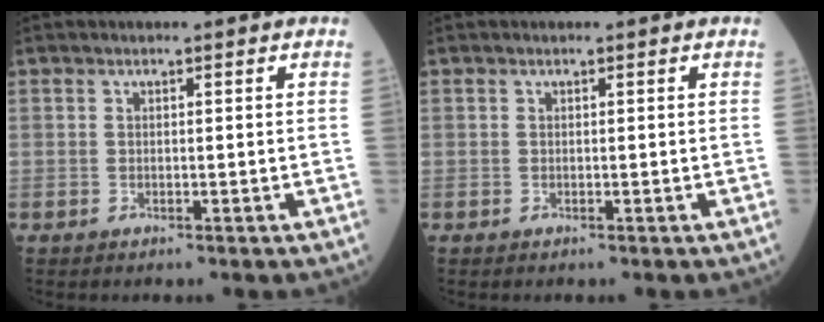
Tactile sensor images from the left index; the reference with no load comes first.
{"total": 0.0}